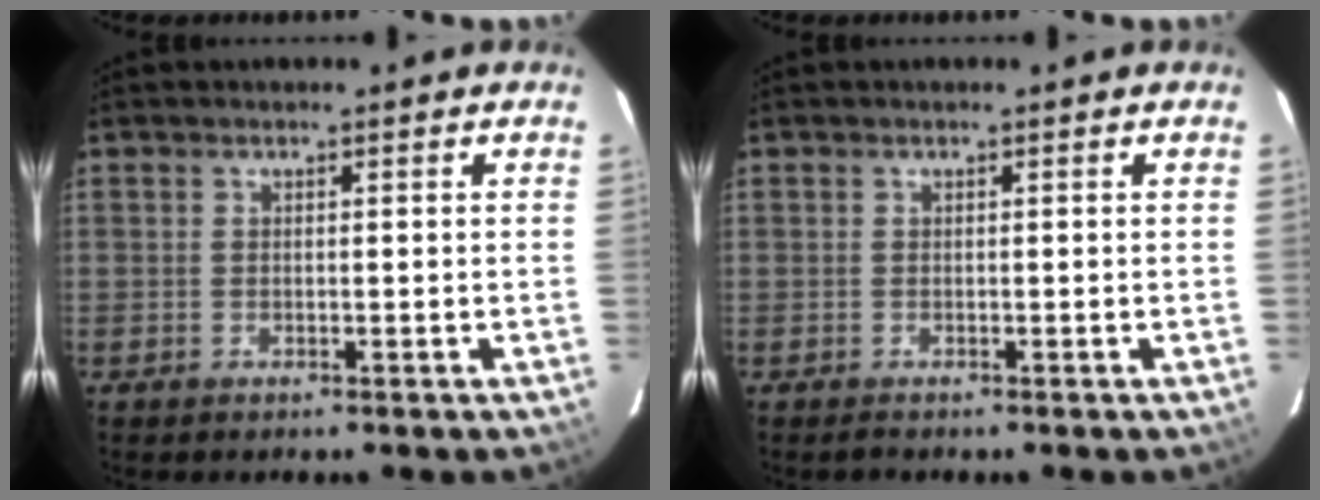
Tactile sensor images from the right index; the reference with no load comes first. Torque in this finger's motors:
{"motor_torque": [-0.50, 0.13, -0.75, -0.15]}